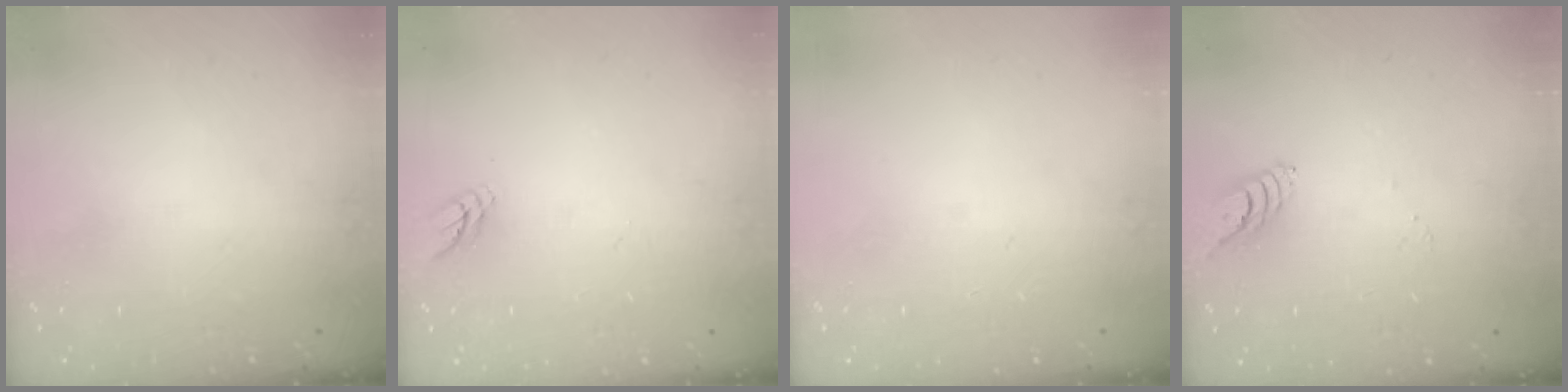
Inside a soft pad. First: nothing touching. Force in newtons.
{"total": 4.6, "press": 4.6, "slide": 0.4}
{"total": 0.0}
{"total": 6.0, "press": 6.0, "slide": 0.4}